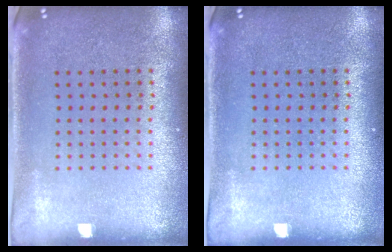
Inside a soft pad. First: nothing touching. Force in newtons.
{"total": 0.0}